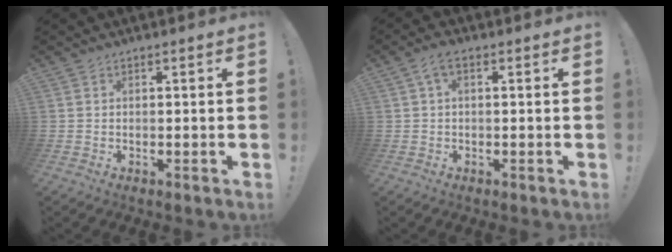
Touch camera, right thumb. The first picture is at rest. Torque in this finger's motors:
{"motor_torque": [-0.25, 0.25, -0.05, 0.08, 0.00]}